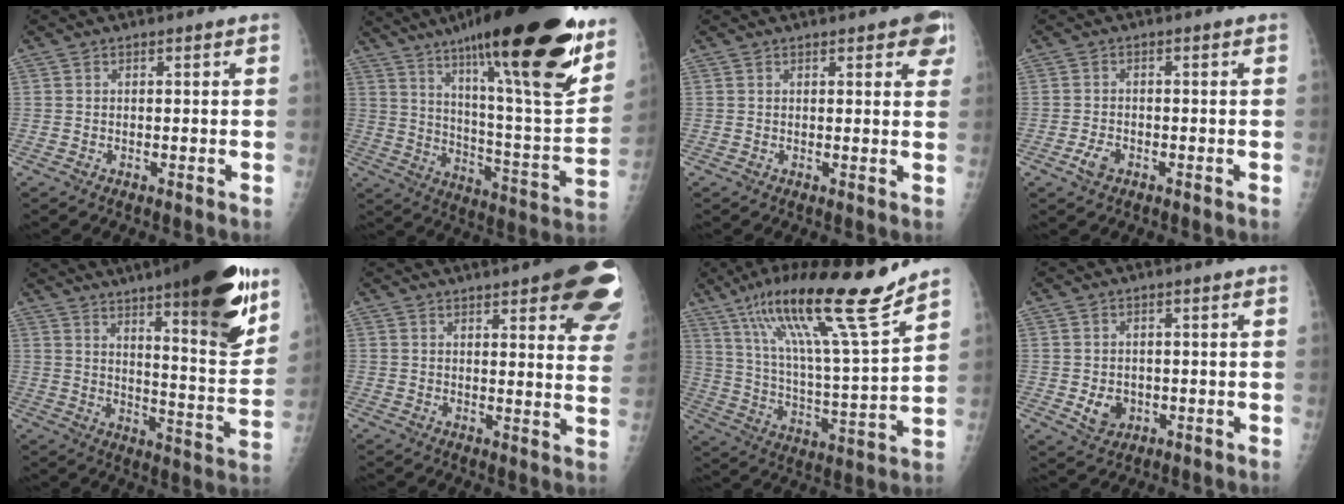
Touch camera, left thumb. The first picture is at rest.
{"total": 33.3, "force": [20.7, 6.1, 25.3], "torque": [-0.347, -0.059, 0.320]}
{"total": 5.8, "force": [3.1, 1.9, 4.4], "torque": [-0.032, -0.008, 0.031]}
{"total": 2.5, "force": [-1.4, 1.5, 1.5], "torque": [-0.032, 0.006, -0.023]}
{"total": 24.5, "force": [15.4, 4.4, 18.6], "torque": [-0.248, -0.069, 0.228]}
{"total": 19.2, "force": [10.9, 4.8, 15.0], "torque": [-0.161, -0.031, 0.119]}
{"total": 22.2, "force": [15.6, 1.3, 15.7], "torque": [-0.246, -0.064, 0.272]}
{"total": 4.1, "force": [-0.7, 3.4, 2.2], "torque": [-0.021, 0.000, 0.000]}